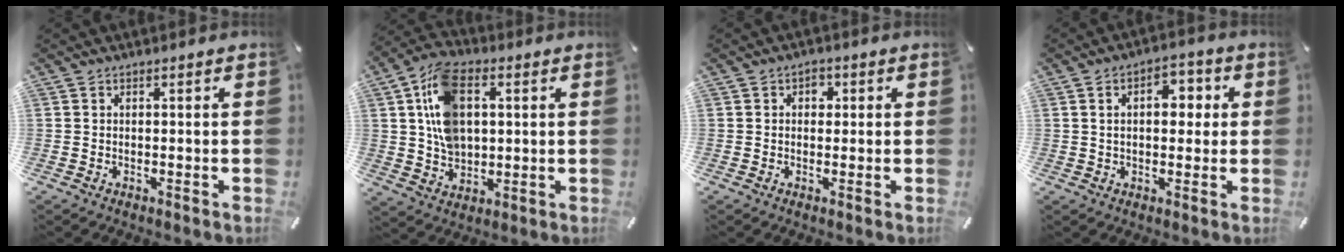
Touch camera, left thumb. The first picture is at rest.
{"total": 13.6, "force": [3.0, 9.6, 9.2], "torque": [-0.191, 0.012, 0.056]}
{"total": 2.4, "force": [0.3, 2.0, 1.2], "torque": [-0.003, -0.001, -0.004]}
{"total": 7.2, "force": [1.1, 4.8, 5.2], "torque": [-0.069, 0.001, 0.007]}